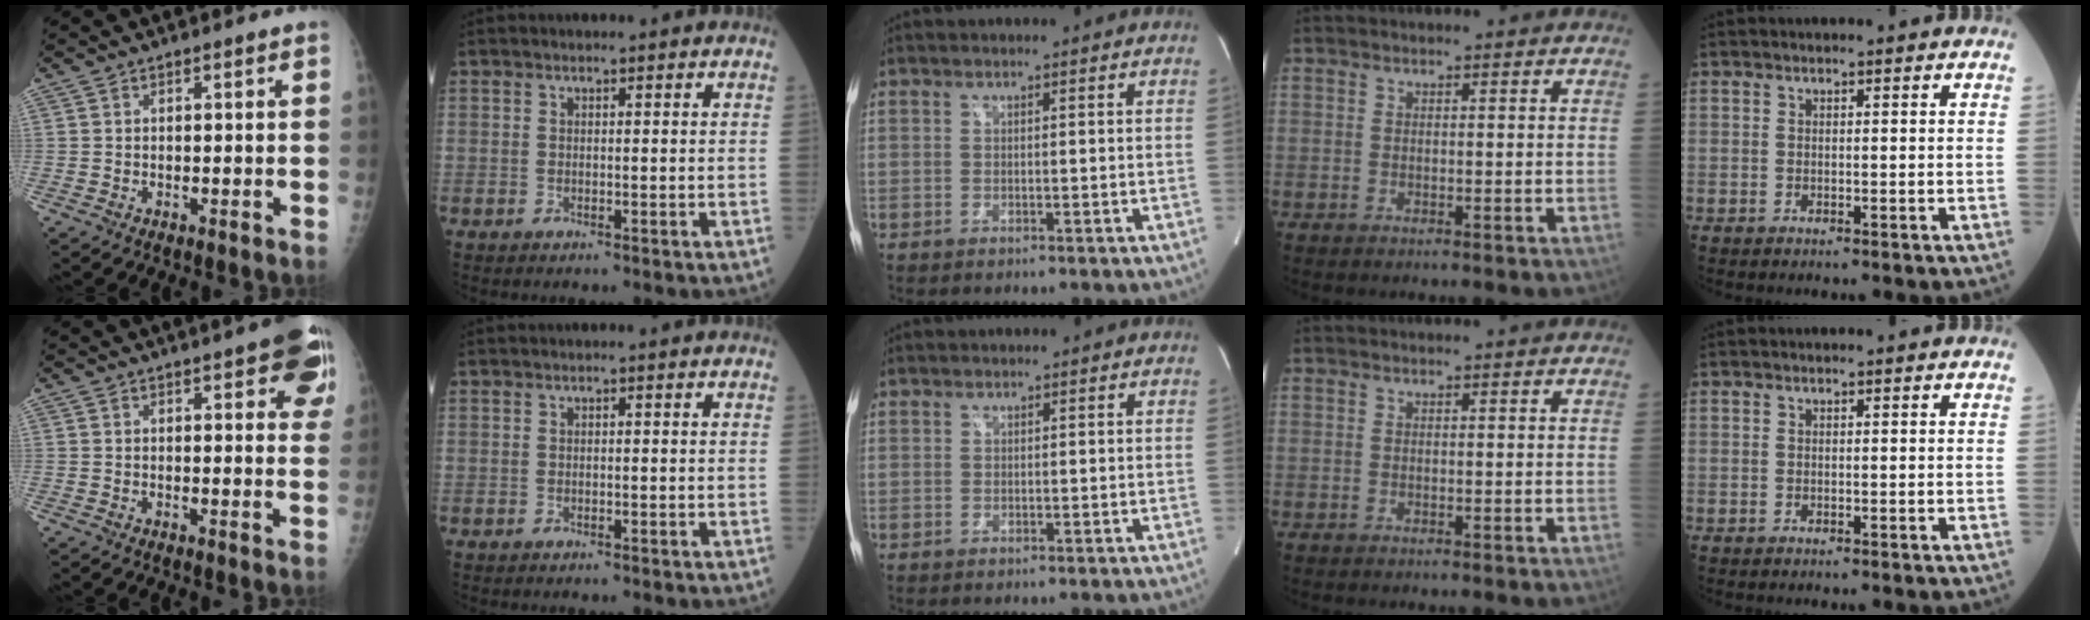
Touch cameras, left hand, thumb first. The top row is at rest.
{"thumb": {"total": 11.6, "force": [5.8, 3.7, 9.3], "torque": [-0.080, -0.015, 0.063]}, "middle": {"total": 0.7, "force": [0.6, 0.5, 0.0], "torque": [0.002, 0.003, 0.008]}}